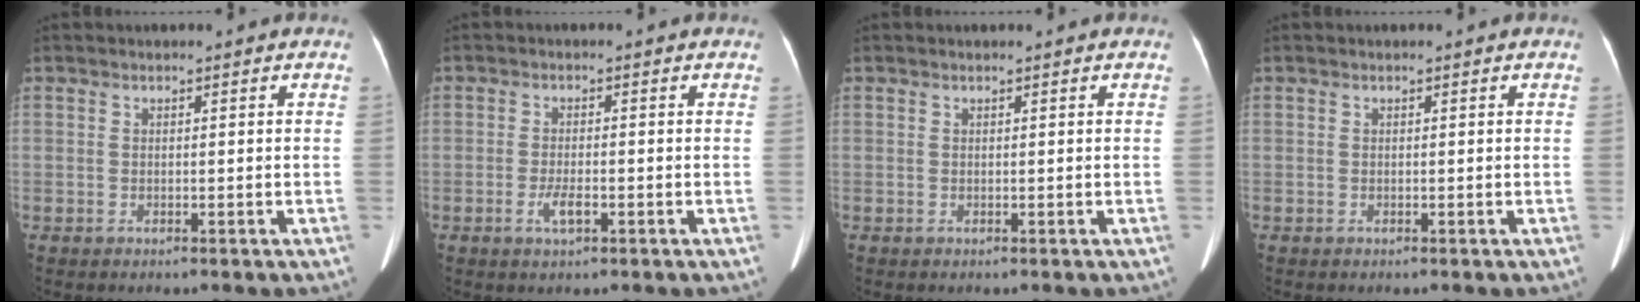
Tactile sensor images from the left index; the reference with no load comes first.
{"total": 2.6, "force": [-1.0, 0.7, 2.2], "torque": [-0.047, -0.002, -0.018]}
{"total": 0.0}
{"total": 0.0}